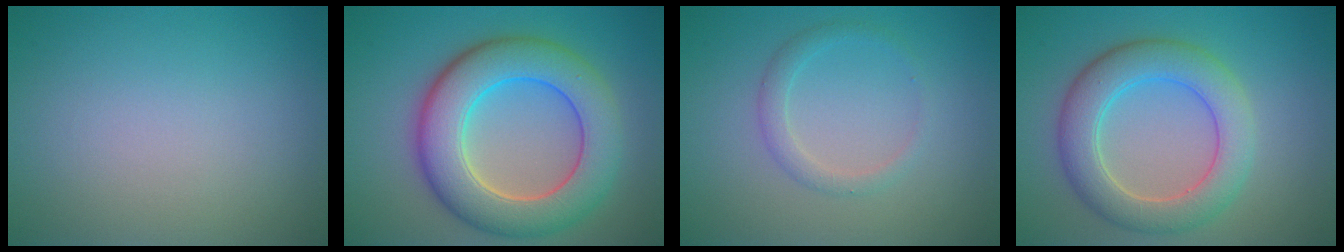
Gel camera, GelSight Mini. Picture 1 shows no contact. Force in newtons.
{"total": 9.1, "press": 9.1, "slide": 0.5}
{"total": 1.7, "press": 1.7, "slide": 0.0}
{"total": 6.0, "press": 6.0, "slide": 0.4}